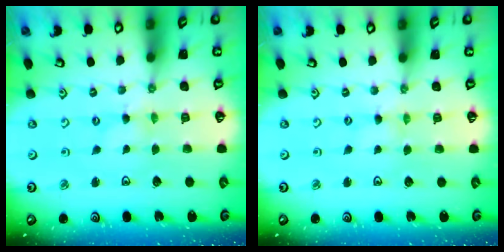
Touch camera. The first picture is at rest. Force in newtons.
{"total": 0.5, "press": 0.5, "slide": 0.1}